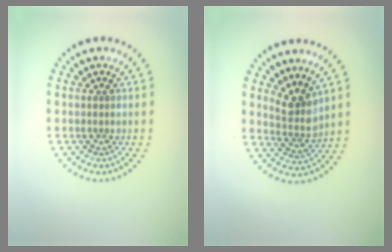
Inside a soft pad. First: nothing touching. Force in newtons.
{"total": 2.9, "press": 2.1, "slide": 2.0}